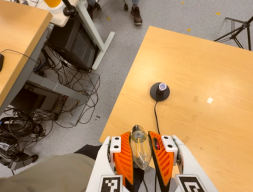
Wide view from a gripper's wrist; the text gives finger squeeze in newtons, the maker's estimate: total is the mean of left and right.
{"total": 21.7, "left": 23.6, "right": 19.9}